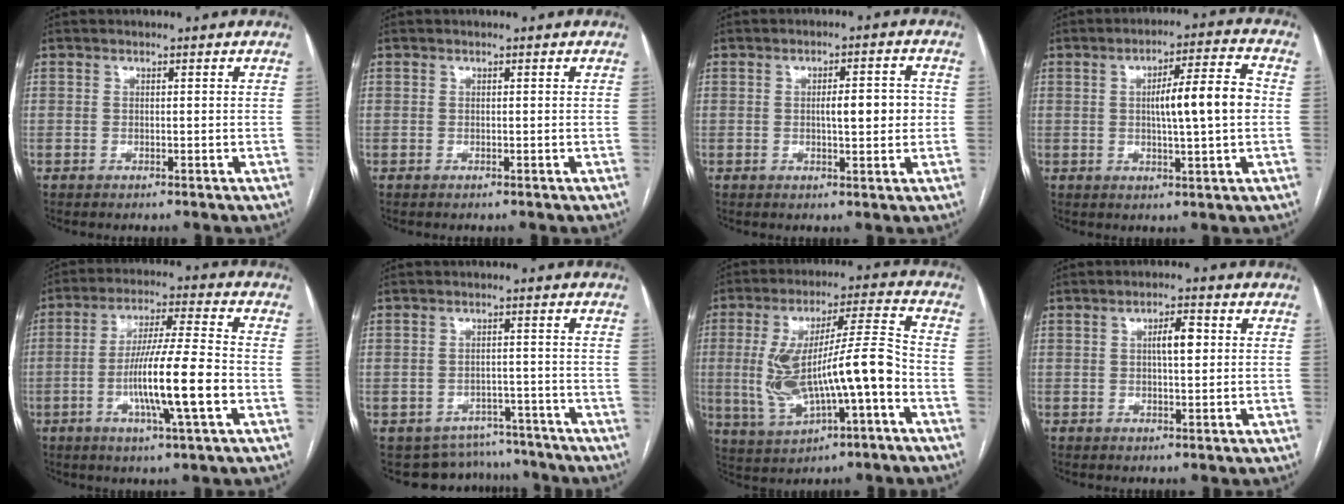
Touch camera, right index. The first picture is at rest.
{"total": 0.0}
{"total": 5.7, "force": [0.1, 1.5, 5.5], "torque": [-0.082, 0.009, 0.004]}
{"total": 10.0, "force": [0.4, 0.8, 9.9], "torque": [-0.156, 0.015, 0.006]}
{"total": 13.3, "force": [-3.5, 0.2, 12.8], "torque": [-0.232, -0.006, -0.065]}
{"total": 8.2, "force": [-7.2, 4.0, -0.3], "torque": [0.011, 0.022, -0.088]}
{"total": 16.1, "force": [-3.0, 2.8, 15.6], "torque": [-0.298, 0.017, -0.039]}
{"total": 4.2, "force": [0.8, 1.1, 3.9], "torque": [-0.066, 0.008, 0.012]}